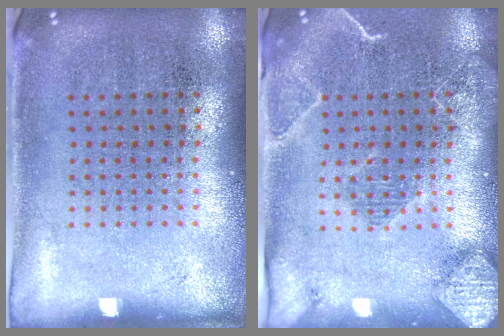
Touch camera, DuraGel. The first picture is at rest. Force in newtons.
{"total": 2.2, "press": 2.1, "slide": 0.6}